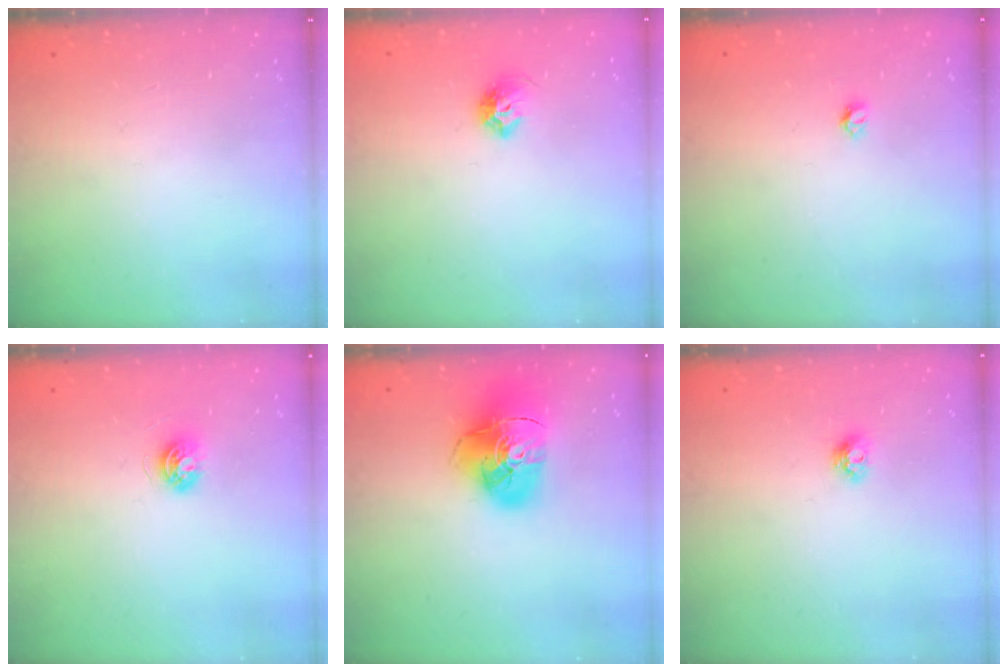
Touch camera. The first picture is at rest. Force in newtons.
{"total": 7.0, "press": 7.0, "slide": 0.8}
{"total": 3.3, "press": 3.3, "slide": 0.3}
{"total": 5.4, "press": 5.4, "slide": 0.5}
{"total": 14.9, "press": 14.8, "slide": 1.6}
{"total": 5.6, "press": 5.5, "slide": 0.7}